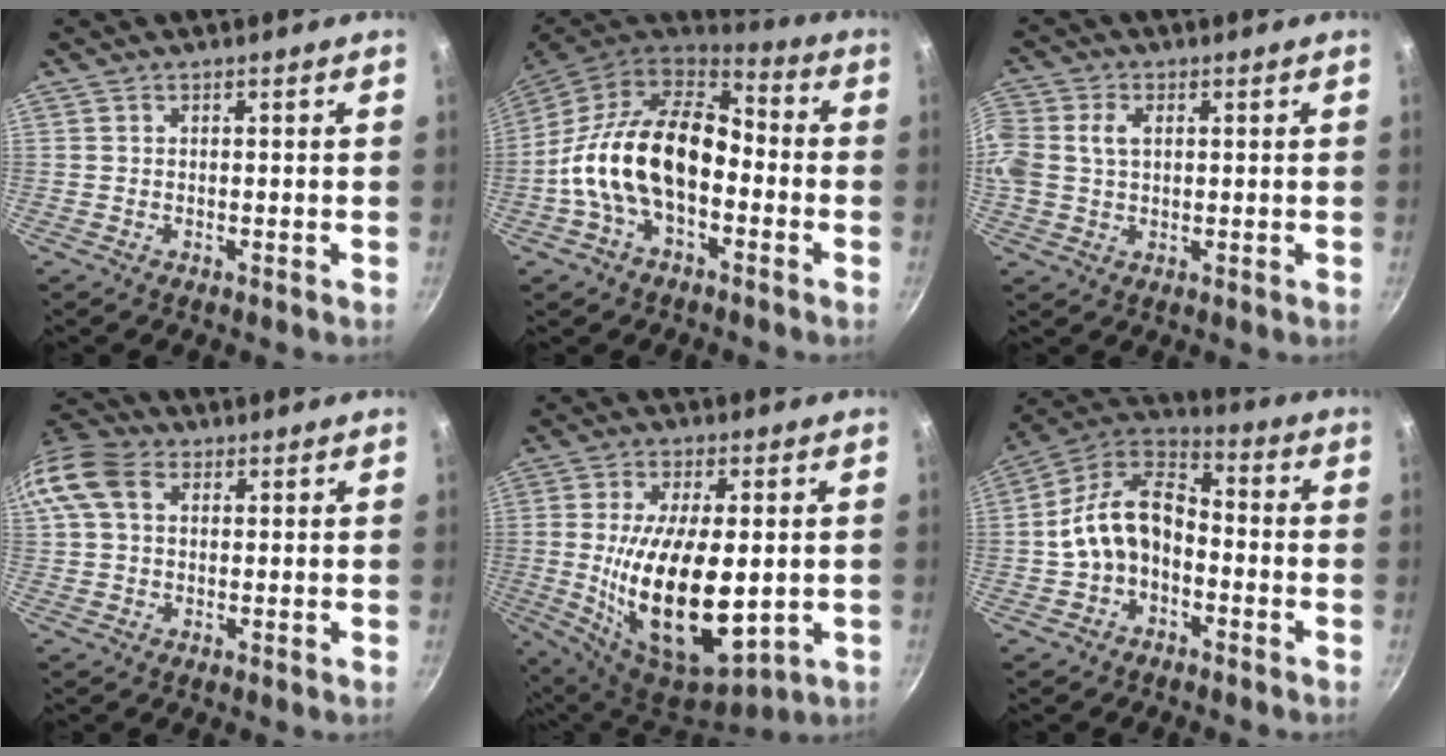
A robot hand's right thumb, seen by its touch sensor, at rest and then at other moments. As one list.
[{"total": 19.2, "force": [-3.0, 11.6, 14.9], "torque": [-0.241, 0.048, -0.067]}, {"total": 6.7, "force": [1.1, 5.0, 4.3], "torque": [-0.082, 0.009, 0.014]}, {"total": 10.3, "force": [2.9, 7.3, 6.7], "torque": [-0.133, 0.019, 0.042]}, {"total": 20.9, "force": [-1.3, 9.8, 18.4], "torque": [-0.320, -0.012, -0.005]}, {"total": 13.2, "force": [-2.5, 9.0, 9.3], "torque": [-0.147, 0.056, -0.061]}]